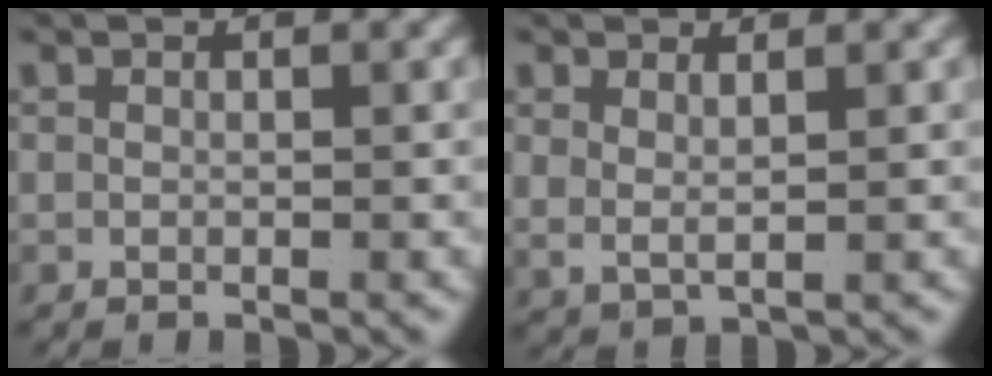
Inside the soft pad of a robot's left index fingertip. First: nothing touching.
{"total": 1.6, "force": [1.1, 0.3, 1.2], "torque": [-0.030, -0.012, 0.034]}